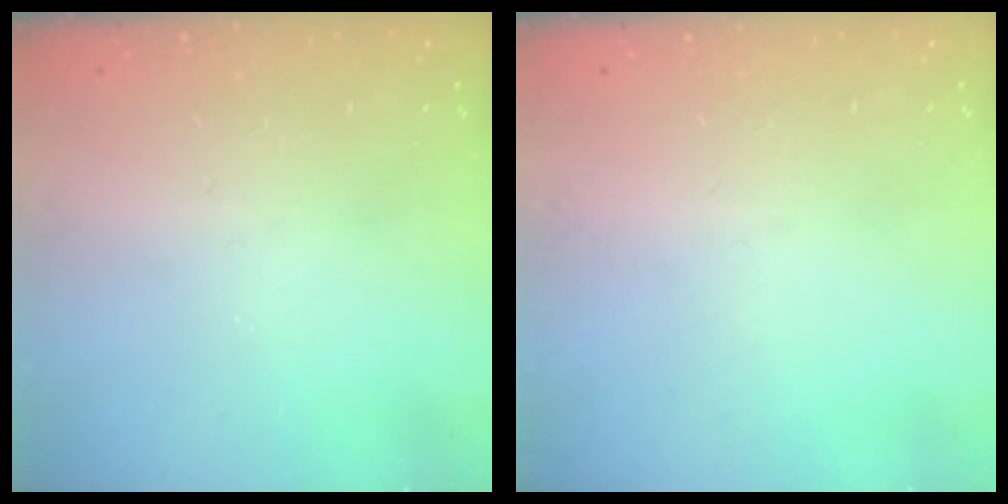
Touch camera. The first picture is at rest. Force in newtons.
{"total": 0.0}